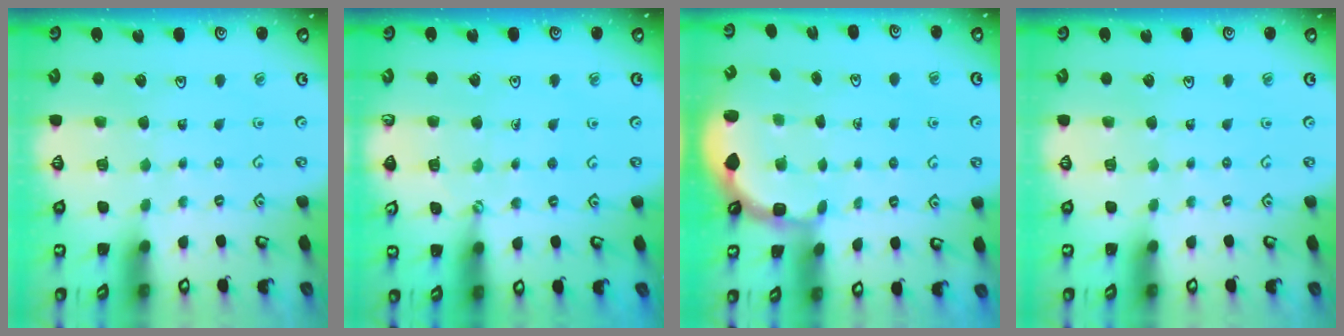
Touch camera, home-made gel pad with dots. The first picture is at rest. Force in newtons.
{"total": 1.9, "press": 1.9, "slide": 0.2}
{"total": 2.8, "press": 2.2, "slide": 1.7}
{"total": 0.0}